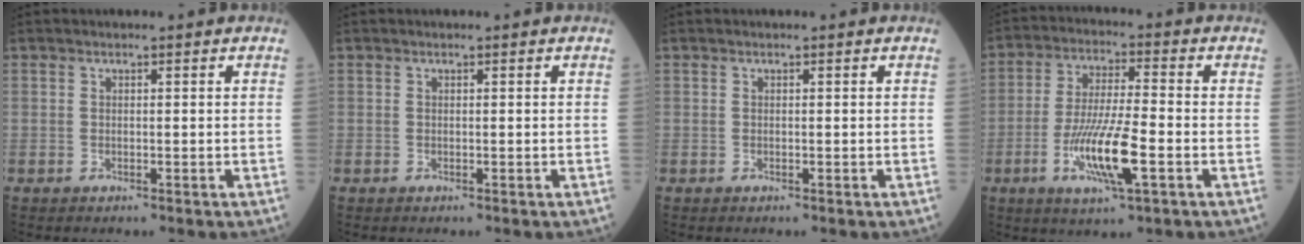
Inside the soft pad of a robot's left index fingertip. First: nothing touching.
{"total": 0.0}
{"total": 0.0}
{"total": 10.7, "force": [-3.9, 1.3, 9.9], "torque": [-0.195, -0.016, -0.072]}